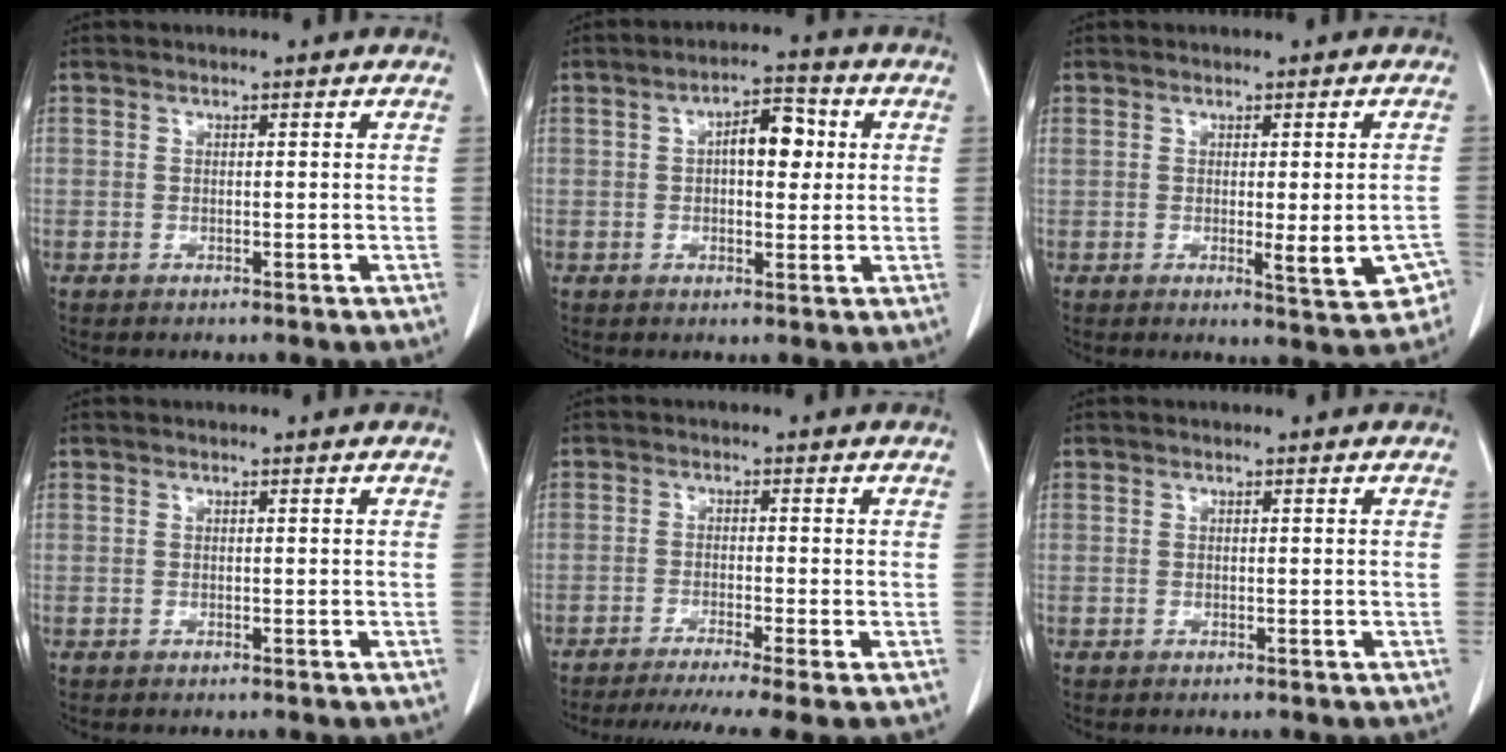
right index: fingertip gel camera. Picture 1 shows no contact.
{"total": 6.3, "force": [1.1, 2.6, 5.6], "torque": [-0.087, 0.017, 0.016]}
{"total": 6.5, "force": [-1.5, 1.6, 6.1], "torque": [-0.069, -0.005, -0.012]}
{"total": 0.0}
{"total": 9.2, "force": [-7.3, -1.1, 5.5], "torque": [-0.073, -0.022, -0.111]}
{"total": 0.0}